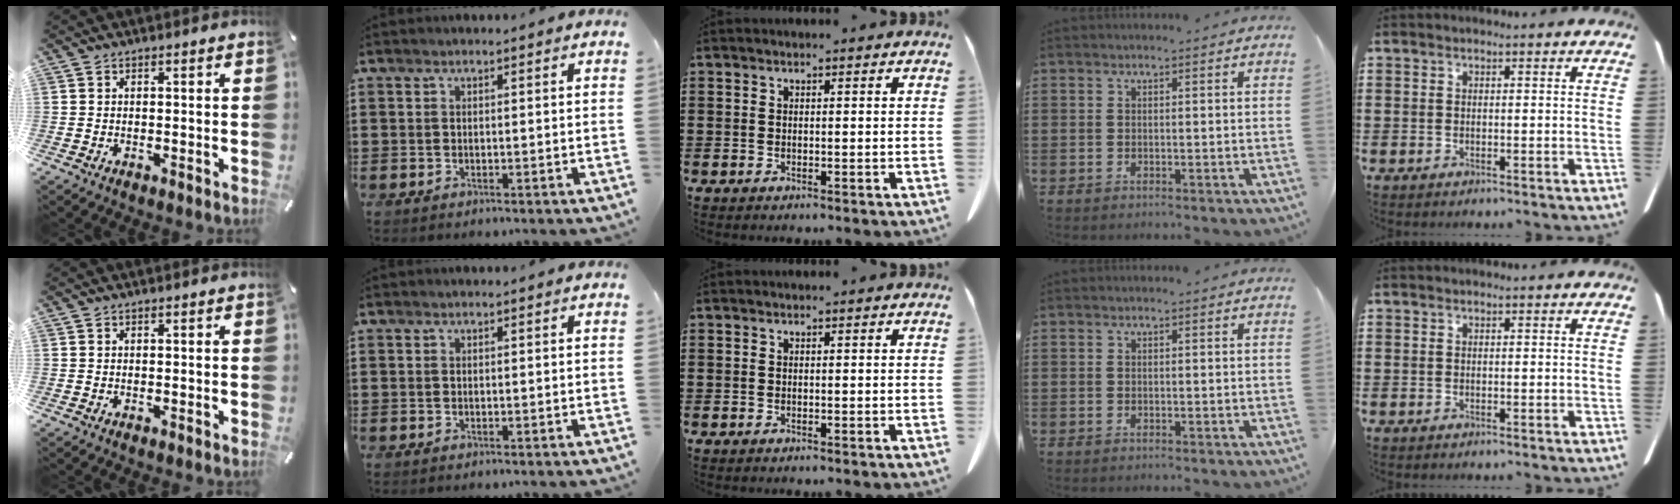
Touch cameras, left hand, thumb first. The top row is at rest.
{}